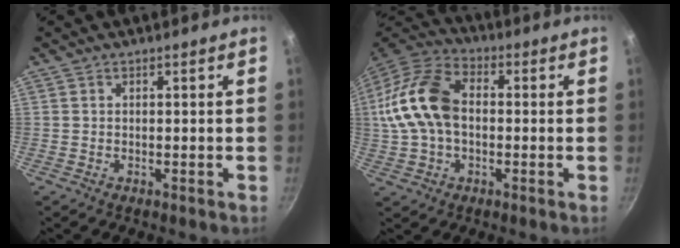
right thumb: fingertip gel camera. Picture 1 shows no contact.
{"total": 16.9, "force": [0.2, 11.3, 12.6], "torque": [-0.242, 0.040, -0.008]}